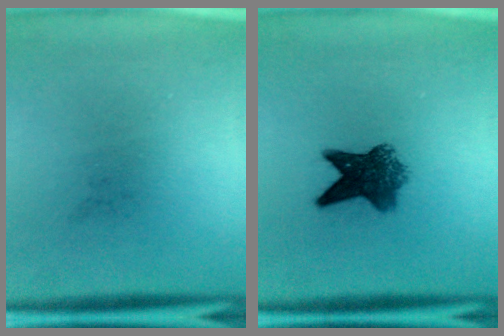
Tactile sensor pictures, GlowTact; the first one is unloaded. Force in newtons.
{"total": 6.8}